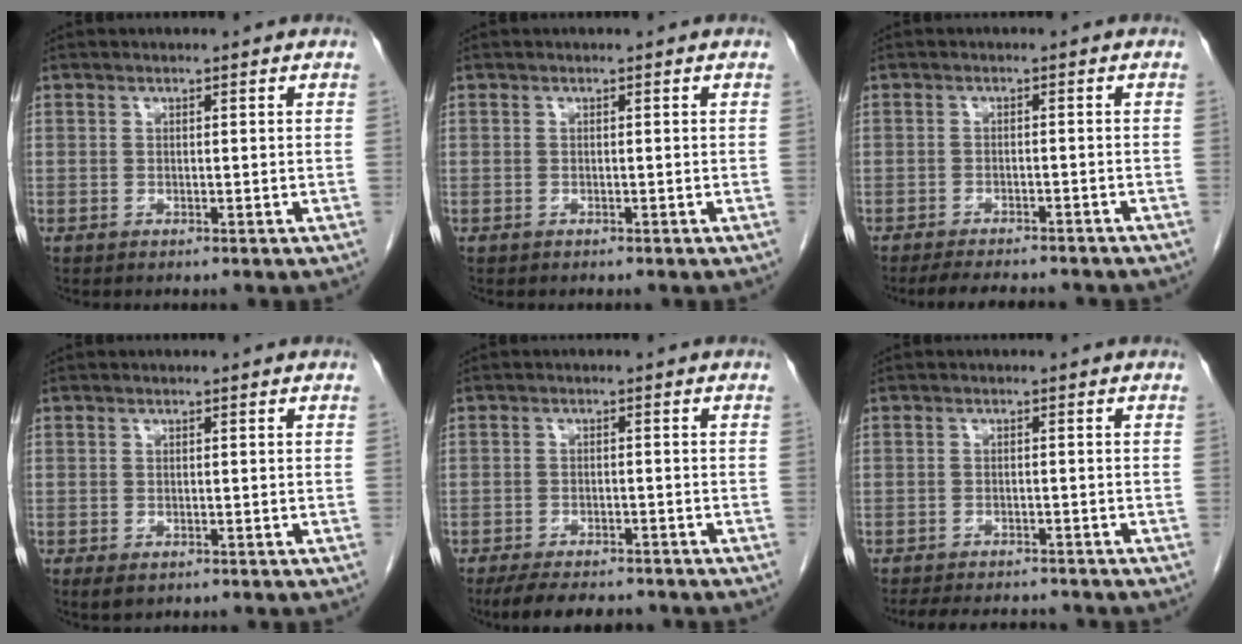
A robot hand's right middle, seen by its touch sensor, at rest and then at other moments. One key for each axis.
{"total": 0.0}
{"total": 10.3, "fx": -9.0, "fy": 2.2, "fz": 4.4, "tx": -0.062, "ty": -0.009, "tz": -0.115}
{"total": 1.7, "fx": -0.9, "fy": 1.0, "fz": 1.1, "tx": -0.015, "ty": -0.002, "tz": -0.003}
{"total": 7.9, "fx": -6.7, "fy": 2.6, "fz": 3.3, "tx": -0.052, "ty": -0.009, "tz": -0.097}
{"total": 8.9, "fx": -8.1, "fy": 2.4, "fz": 3.0, "tx": -0.052, "ty": -0.004, "tz": -0.106}